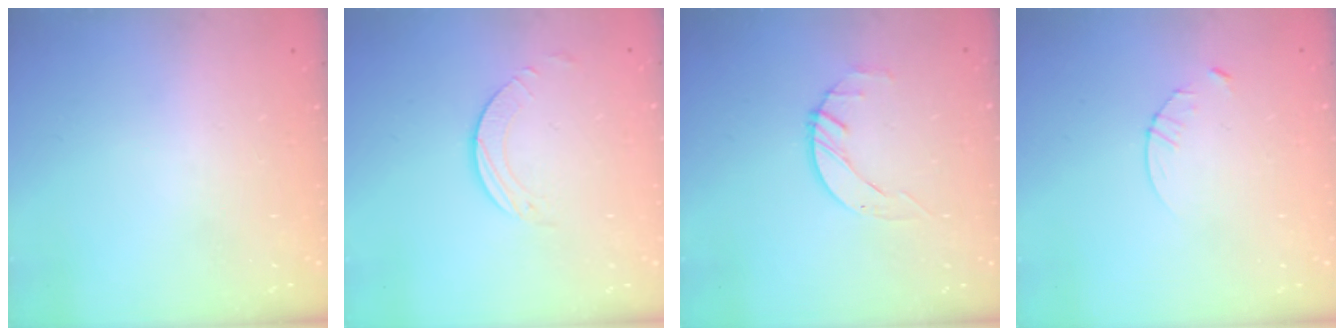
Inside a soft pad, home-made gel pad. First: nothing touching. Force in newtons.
{"total": 1.9, "press": 1.9, "slide": 0.2}
{"total": 2.1, "press": 2.0, "slide": 0.3}
{"total": 3.4, "press": 3.4, "slide": 0.4}